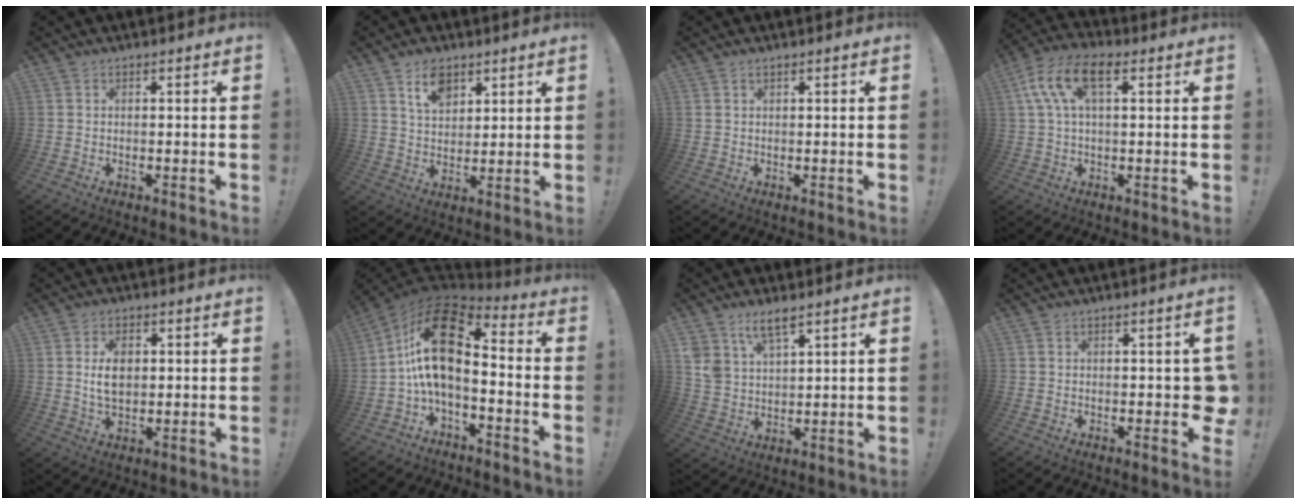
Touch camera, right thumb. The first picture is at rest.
{"total": 8.2, "force": [4.9, 4.9, 4.3], "torque": [-0.064, -0.017, 0.088]}
{"total": 1.0, "force": [0.9, 0.2, 0.5], "torque": [-0.009, 0.000, 0.018]}
{"total": 11.8, "force": [3.8, 6.0, 9.4], "torque": [-0.187, 0.009, 0.072]}
{"total": 7.0, "force": [1.1, 4.6, 5.1], "torque": [-0.083, 0.003, 0.017]}
{"total": 17.8, "force": [2.0, 9.0, 15.2], "torque": [-0.289, -0.013, 0.033]}
{"total": 7.3, "force": [5.5, 3.2, 3.5], "torque": [-0.067, -0.026, 0.106]}
{"total": 3.4, "force": [-0.2, 2.1, 2.6], "torque": [-0.033, 0.006, 0.000]}